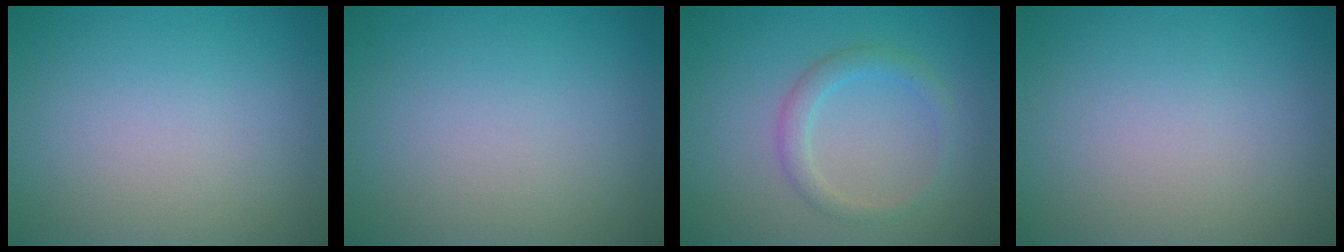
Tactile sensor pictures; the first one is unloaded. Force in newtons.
{"total": 0.0}
{"total": 2.0, "press": 2.0, "slide": 0.2}
{"total": 0.0}